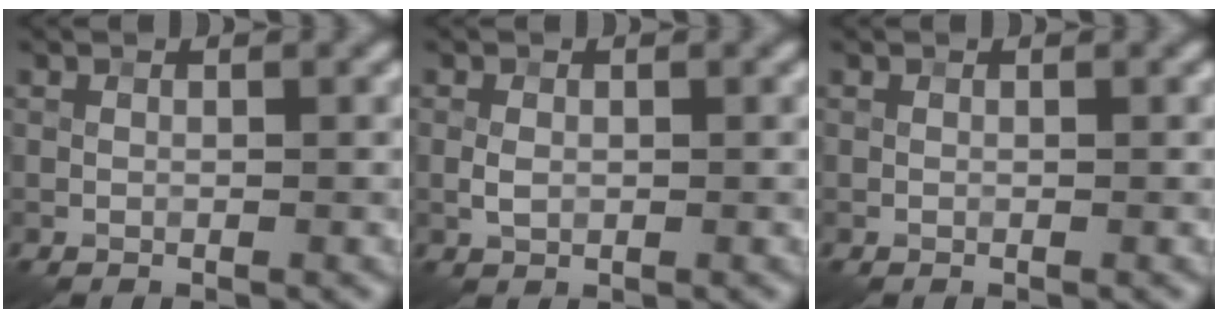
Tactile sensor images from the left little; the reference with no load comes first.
{"total": 1.3, "force": [-0.1, 0.9, 0.9], "torque": [-0.021, 0.000, -0.001]}
{"total": 0.0}